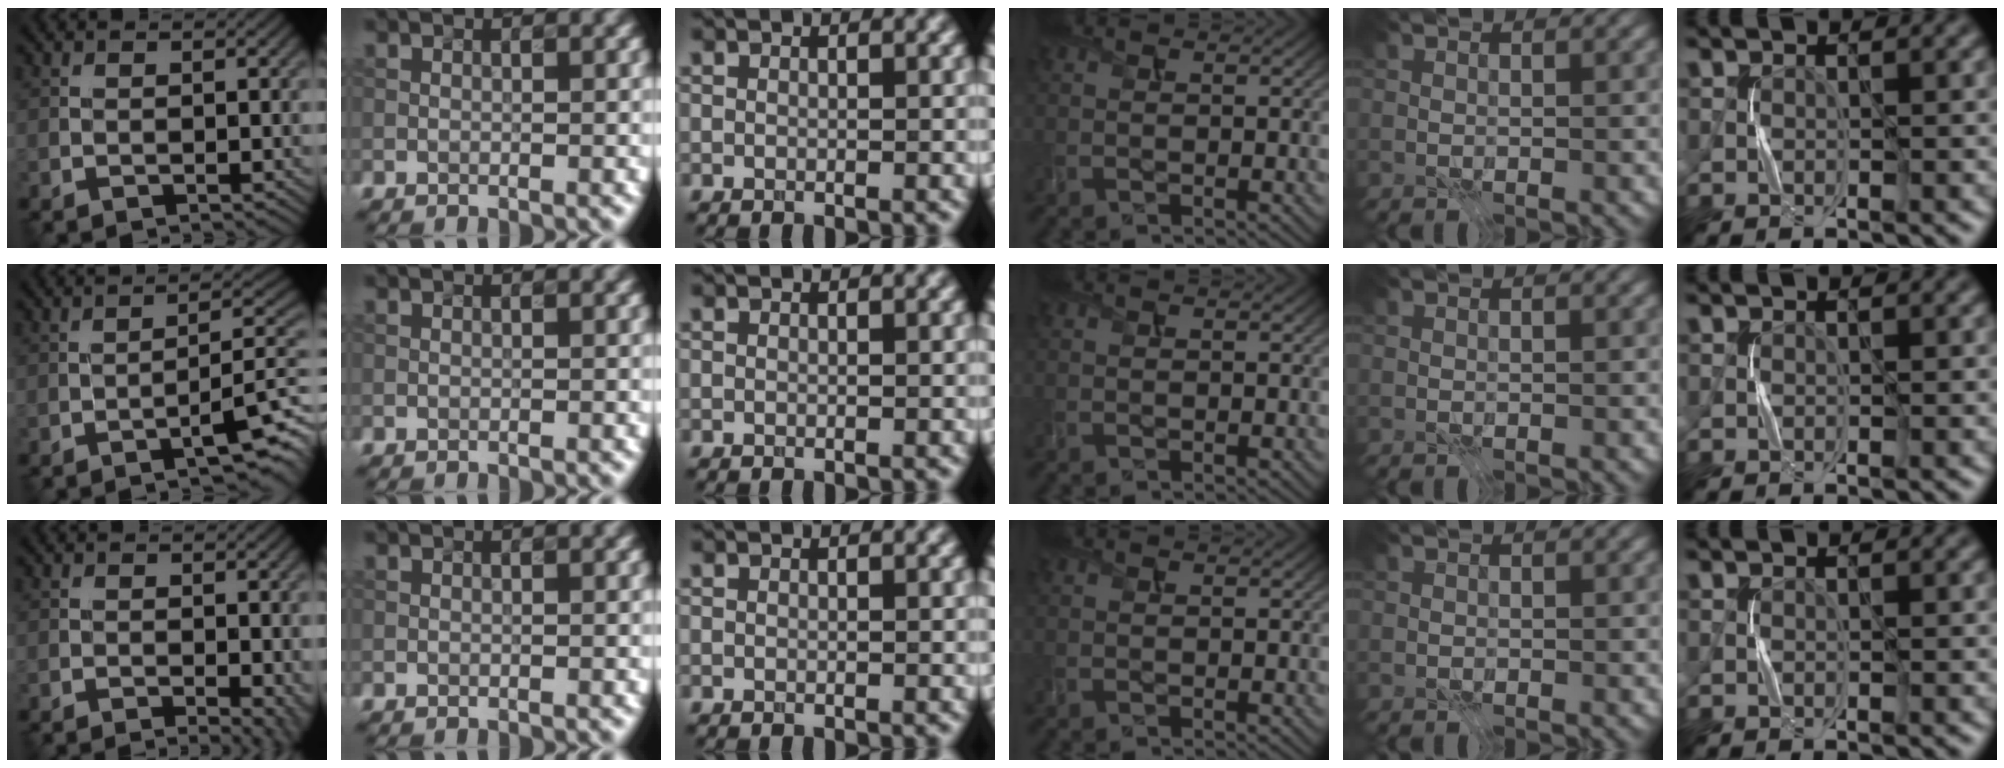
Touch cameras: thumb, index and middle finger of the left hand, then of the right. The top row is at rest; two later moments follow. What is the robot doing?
{"motion": "press", "object": "syringe"}